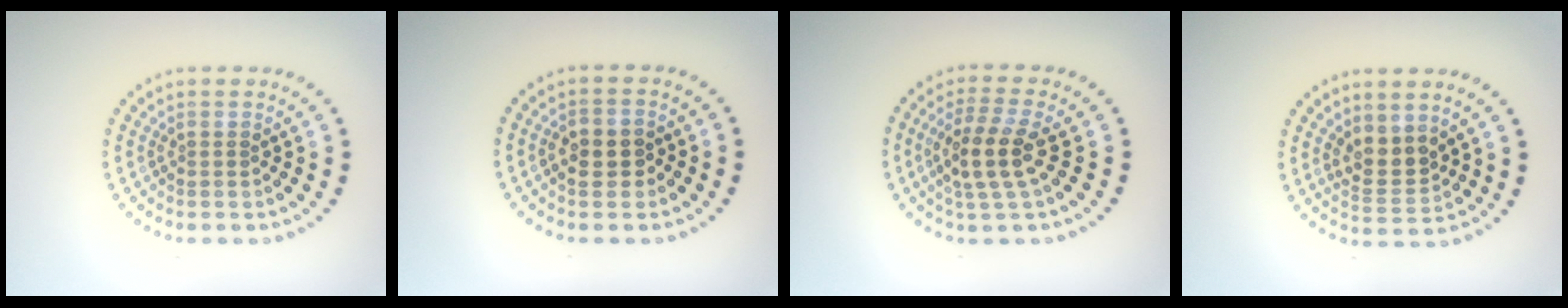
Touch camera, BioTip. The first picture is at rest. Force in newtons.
{"total": 2.6, "press": 2.5, "slide": 0.5}
{"total": 4.0, "press": 3.5, "slide": 1.9}
{"total": 2.9, "press": 2.7, "slide": 1.2}